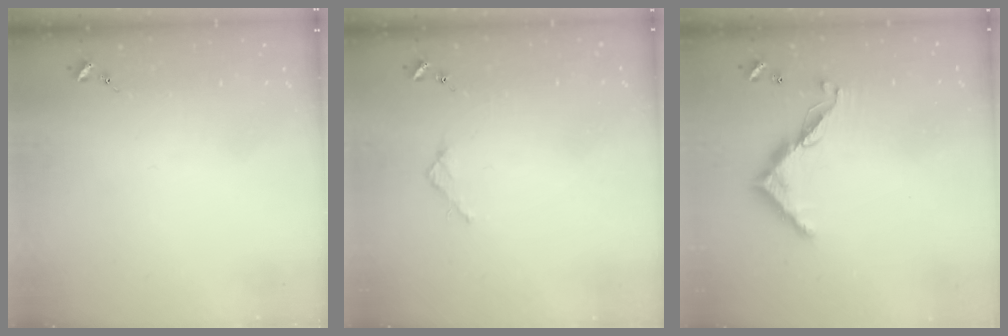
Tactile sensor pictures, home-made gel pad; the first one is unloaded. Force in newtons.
{"total": 2.4, "press": 2.3, "slide": 0.3}
{"total": 11.0, "press": 11.0, "slide": 0.4}